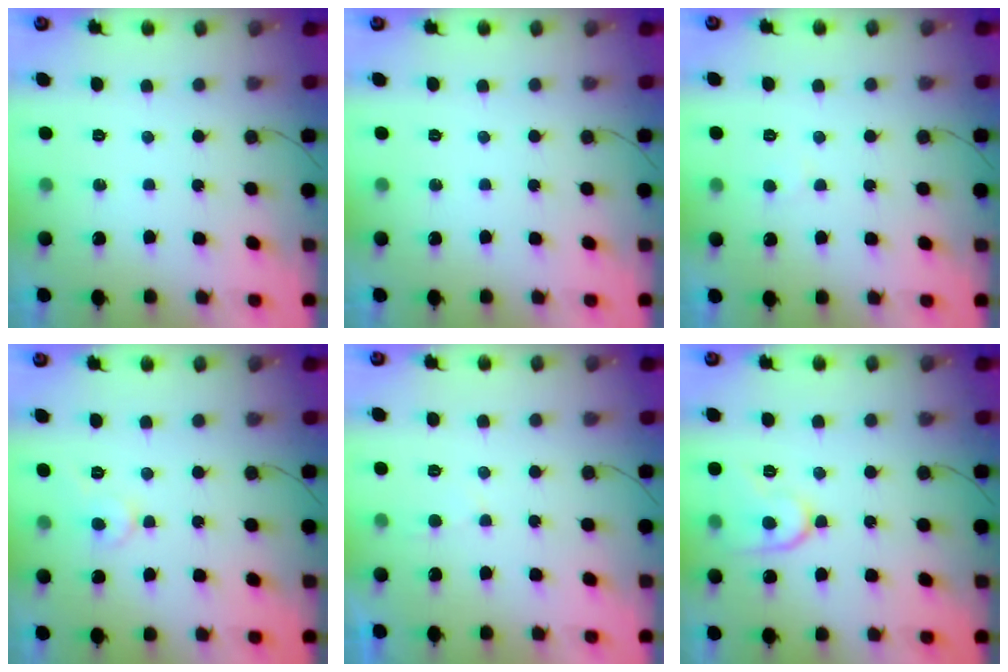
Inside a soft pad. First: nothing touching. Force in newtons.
{"total": 0.0}
{"total": 2.3, "press": 2.3, "slide": 0.3}
{"total": 4.6, "press": 4.6, "slide": 0.4}
{"total": 1.7, "press": 1.6, "slide": 0.2}
{"total": 10.3, "press": 10.2, "slide": 0.8}